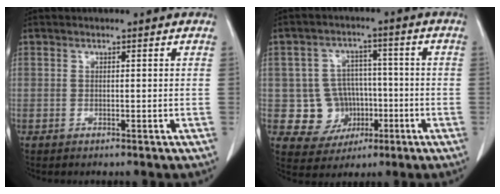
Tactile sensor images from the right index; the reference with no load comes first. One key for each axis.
{"total": 8.3, "fx": -1.2, "fy": 8.0, "fz": 1.9, "tx": -0.026, "ty": 0.025, "tz": -0.006}